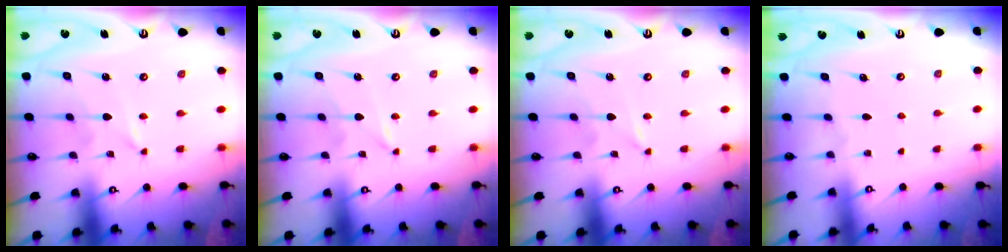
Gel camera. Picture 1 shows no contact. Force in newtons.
{"total": 0.0}
{"total": 0.0}
{"total": 0.0}